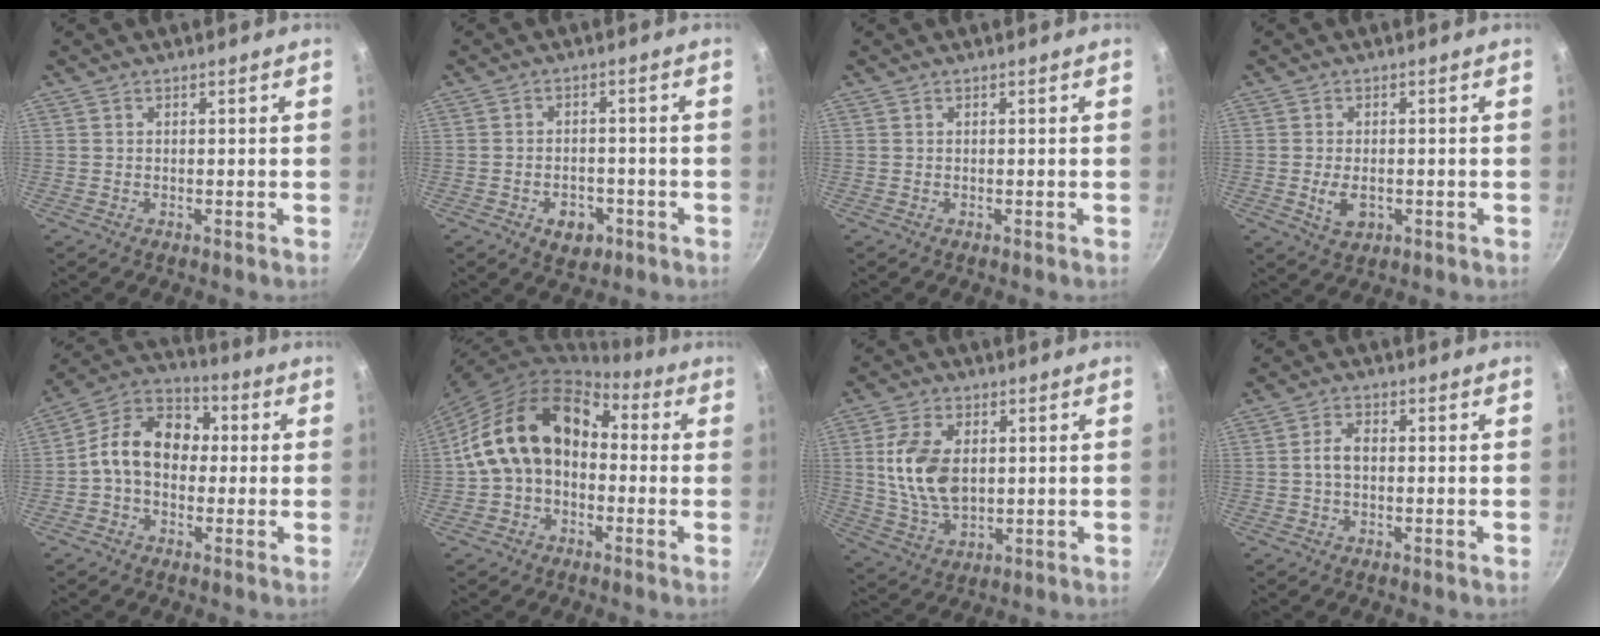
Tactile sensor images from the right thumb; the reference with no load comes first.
{"total": 5.7, "force": [-2.5, 3.9, 3.3], "torque": [-0.033, 0.016, -0.030]}
{"total": 0.0}
{"total": 4.7, "force": [-0.9, 2.9, 3.5], "torque": [-0.058, 0.000, -0.010]}
{"total": 12.9, "force": [-0.2, 9.7, 8.5], "torque": [-0.105, 0.038, -0.031]}
{"total": 15.8, "force": [0.1, 11.4, 10.9], "torque": [-0.160, 0.050, -0.012]}
{"total": 12.4, "force": [1.5, 7.6, 9.6], "torque": [-0.172, -0.013, 0.034]}
{"total": 3.5, "force": [-0.2, 2.1, 2.8], "torque": [-0.053, 0.014, -0.008]}